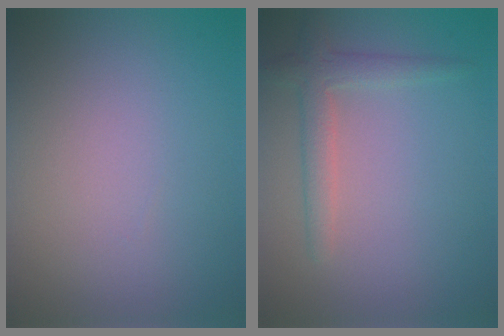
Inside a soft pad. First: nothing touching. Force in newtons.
{"total": 2.5, "press": 2.5, "slide": 0.3}